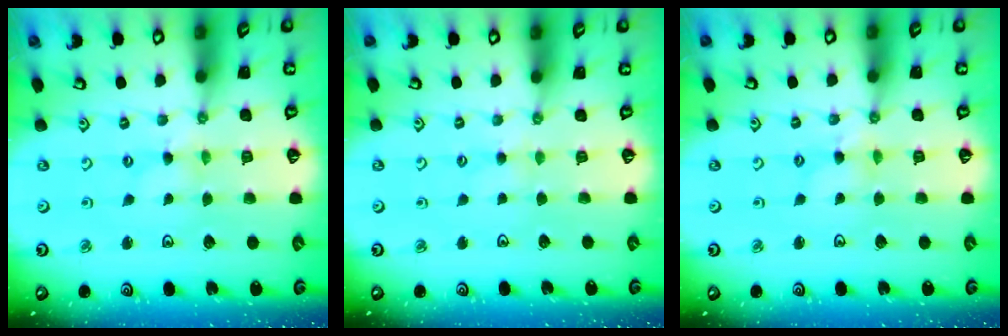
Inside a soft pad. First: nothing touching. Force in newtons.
{"total": 1.4, "press": 1.3, "slide": 0.3}
{"total": 3.0, "press": 3.0, "slide": 0.4}